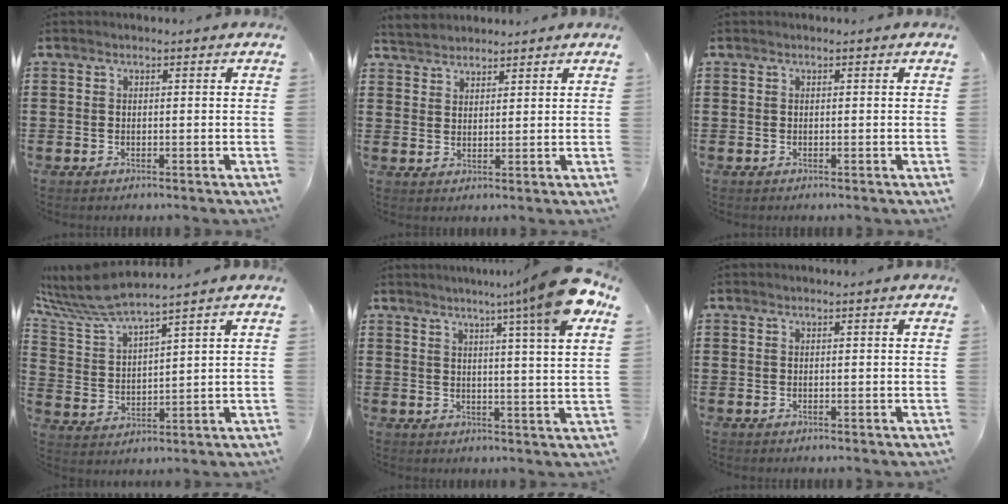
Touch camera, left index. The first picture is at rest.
{"total": 2.9, "force": [2.8, 0.6, -0.3], "torque": [-0.005, -0.001, 0.055]}
{"total": 0.0}
{"total": 7.2, "force": [6.5, 0.3, 3.0], "torque": [-0.093, -0.037, 0.110]}
{"total": 10.3, "force": [6.5, -1.3, 7.8], "torque": [-0.135, -0.023, 0.100]}
{"total": 0.0}